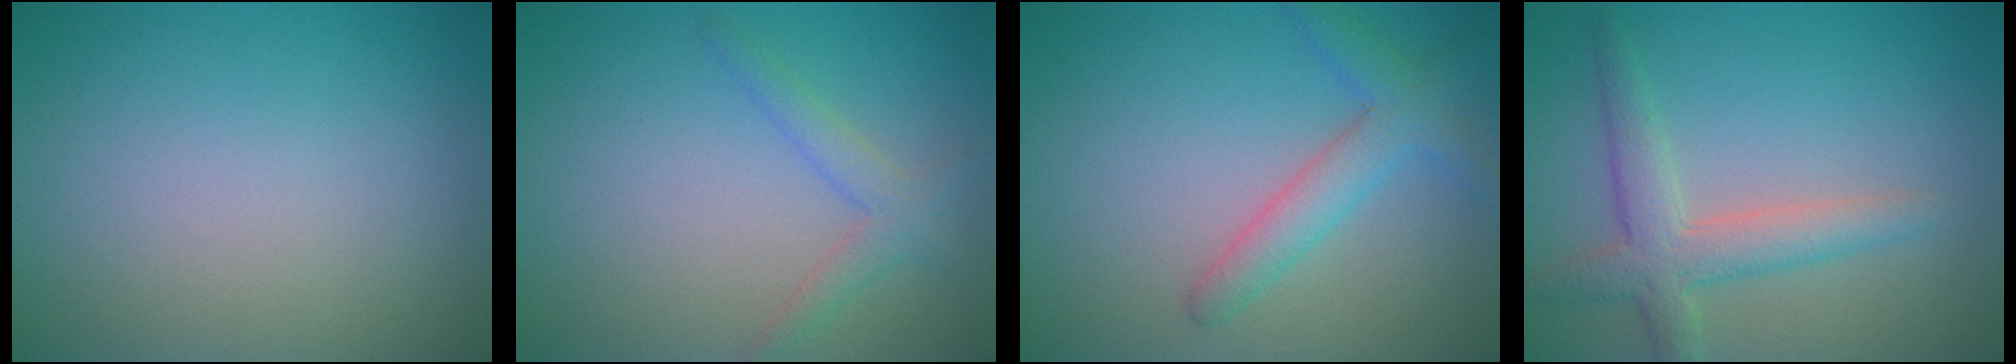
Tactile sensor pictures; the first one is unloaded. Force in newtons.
{"total": 2.1, "press": 2.1, "slide": 0.1}
{"total": 2.2, "press": 2.2, "slide": 0.2}
{"total": 3.9, "press": 3.9, "slide": 0.2}